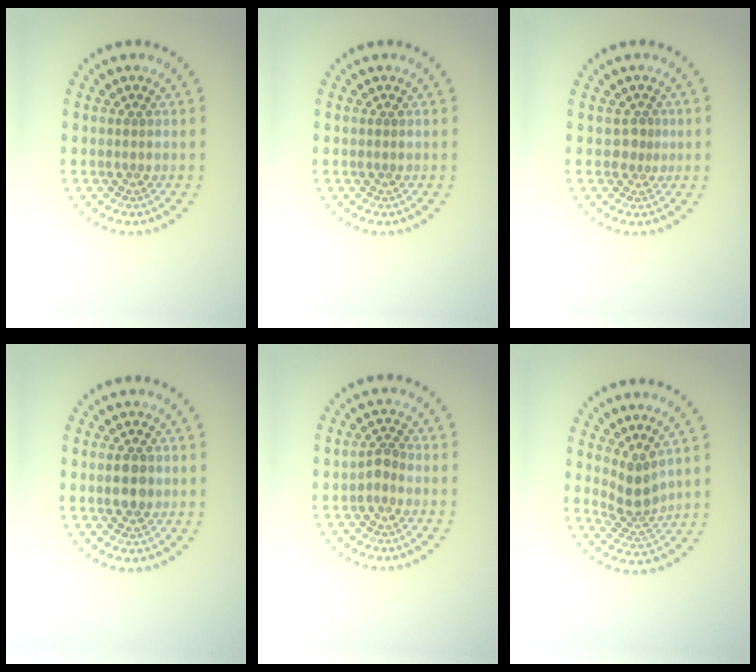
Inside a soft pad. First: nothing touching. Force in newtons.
{"total": 0.0}
{"total": 1.1, "press": 0.7, "slide": 0.8}
{"total": 2.2, "press": 2.2, "slide": 0.3}
{"total": 1.3, "press": 1.0, "slide": 0.8}
{"total": 2.5, "press": 1.9, "slide": 1.7}